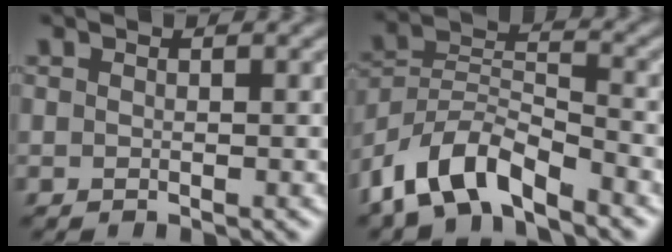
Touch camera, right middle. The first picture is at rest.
{"total": 7.3, "force": [-5.3, 2.8, 4.1], "torque": [-0.074, 0.002, -0.109]}